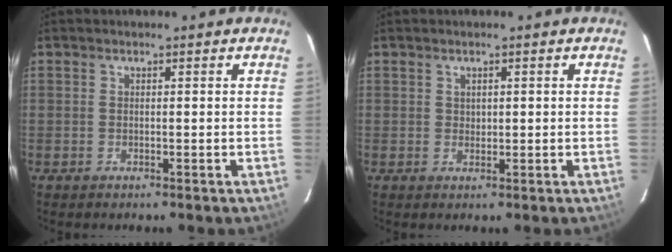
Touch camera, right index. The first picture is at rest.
{"total": 1.1, "force": [0.4, 0.9, 0.4], "torque": [-0.005, 0.004, 0.009]}